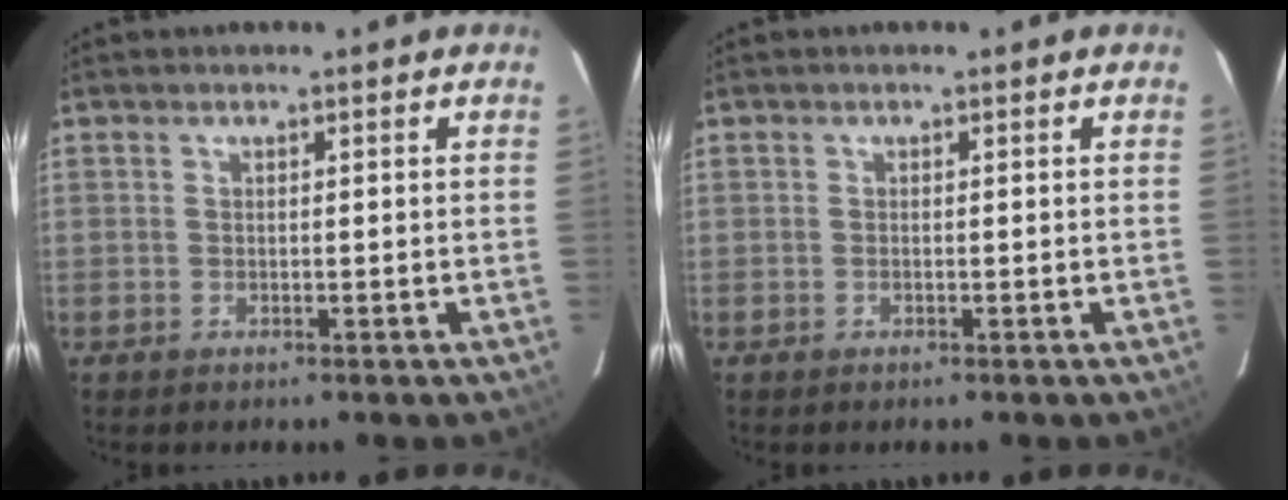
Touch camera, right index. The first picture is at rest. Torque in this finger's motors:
{"motor_torque": [0.18, 0.09, 0.01, 0.00]}